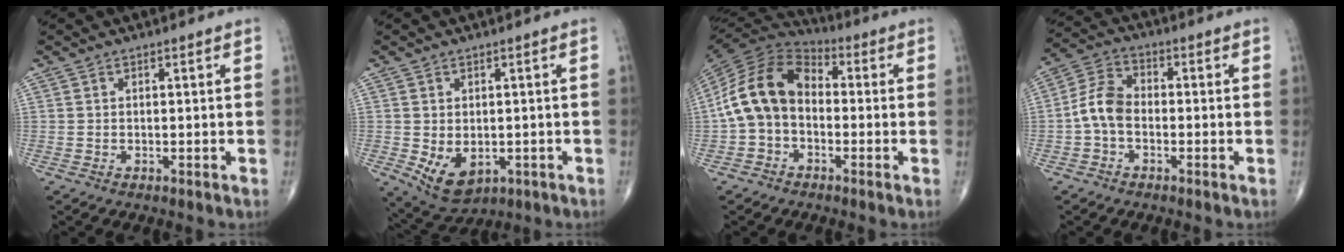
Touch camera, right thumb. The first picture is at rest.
{"total": 7.5, "force": [-1.6, 5.0, 5.3], "torque": [-0.074, -0.009, -0.008]}
{"total": 13.8, "force": [-1.2, 9.7, 9.6], "torque": [-0.173, 0.037, -0.037]}
{"total": 7.0, "force": [-1.5, 4.6, 5.1], "torque": [-0.095, 0.024, -0.042]}